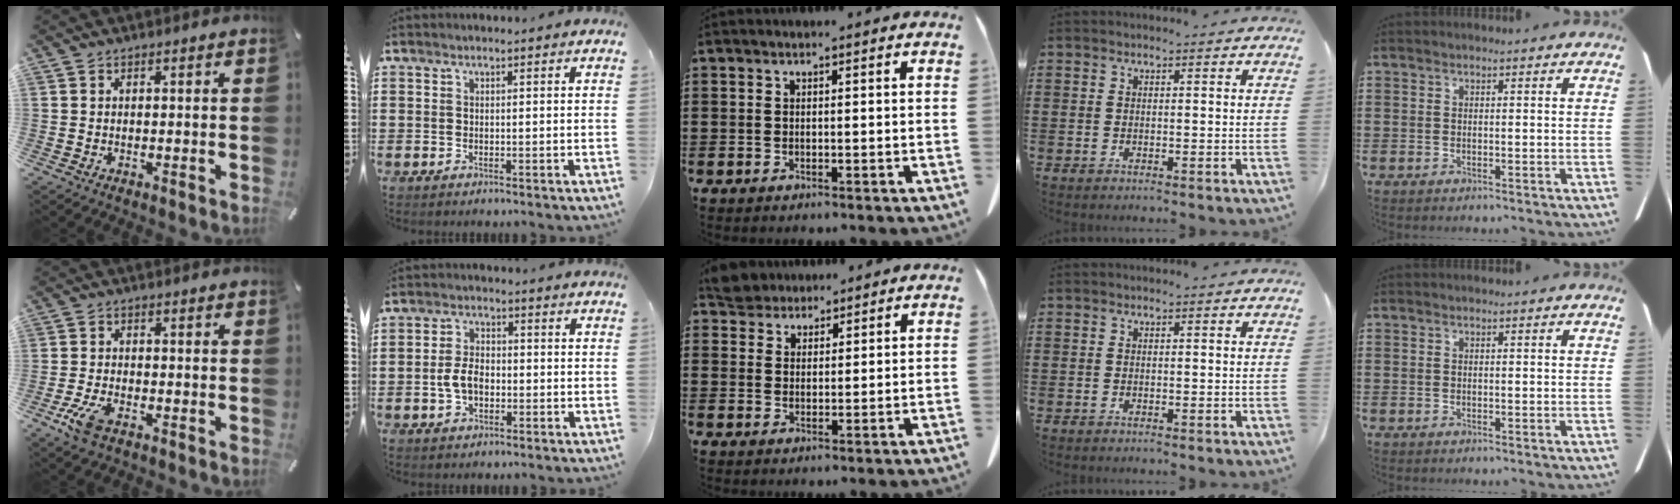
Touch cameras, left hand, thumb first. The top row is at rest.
{"thumb": {"total": 5.8, "force": [-3.2, 2.3, 4.3], "torque": [-0.106, -0.001, -0.063]}, "index": {"total": 4.5, "force": [-0.9, 2.7, 3.5], "torque": [-0.087, -0.001, -0.022]}, "middle": {"total": 4.4, "force": [4.1, 1.3, 0.5], "torque": [-0.026, -0.008, 0.080]}}